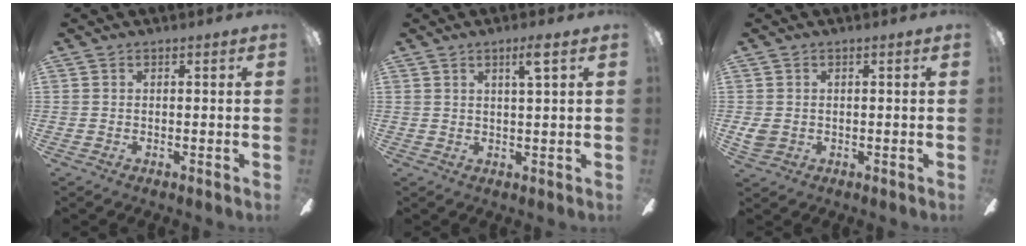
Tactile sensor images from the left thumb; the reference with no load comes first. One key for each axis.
{"total": 4.1, "fx": 2.5, "fy": 0.1, "fz": 3.3, "tx": -0.061, "ty": -0.002, "tz": 0.037}
{"total": 3.2, "fx": 0.2, "fy": 2.3, "fz": 2.1, "tx": -0.047, "ty": 0.004, "tz": 0.003}